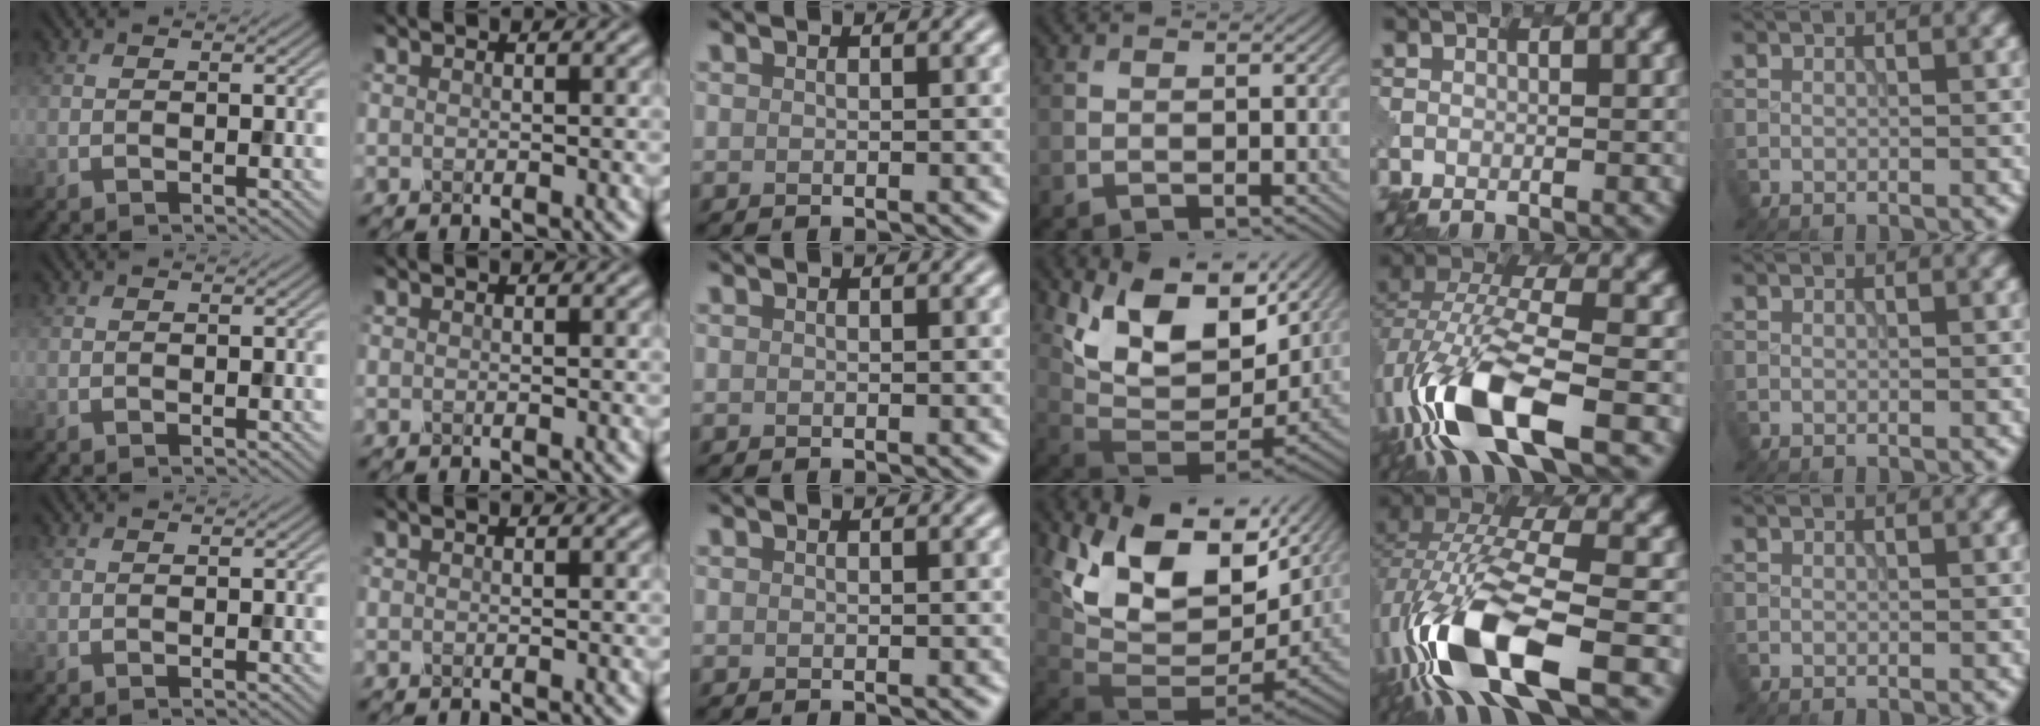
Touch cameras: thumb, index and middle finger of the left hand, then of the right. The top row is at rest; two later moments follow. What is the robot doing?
{"motion": "insert", "object": "pen bag"}